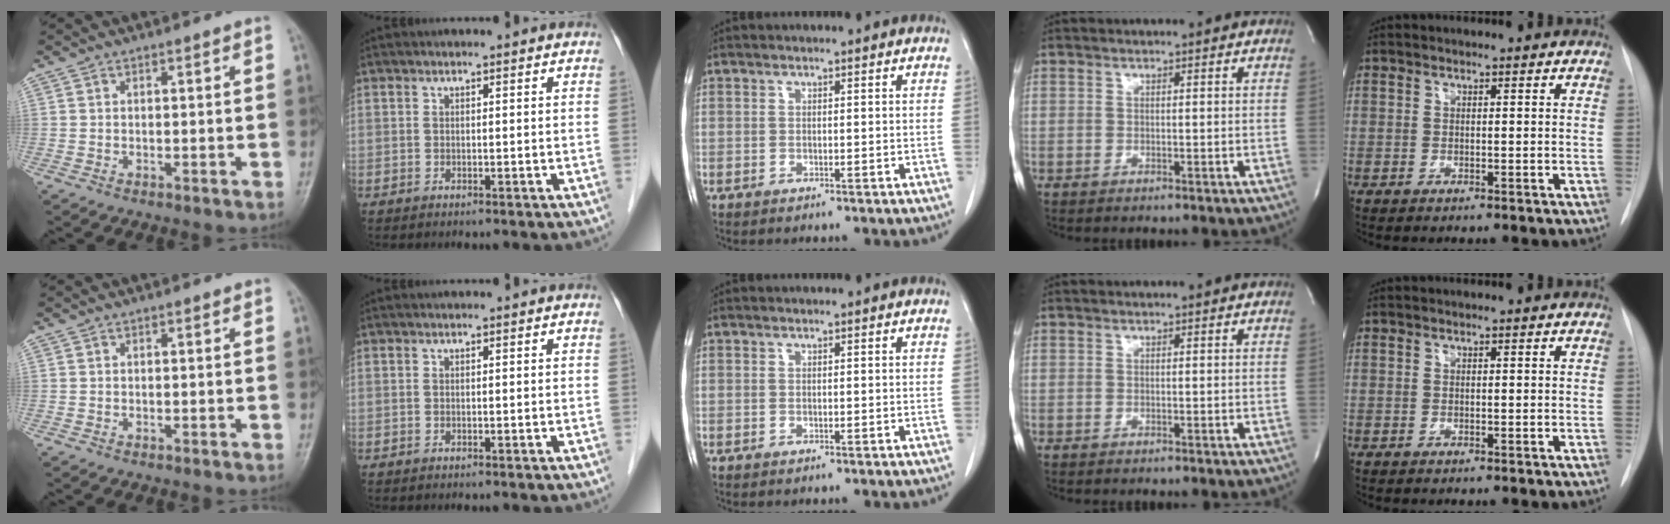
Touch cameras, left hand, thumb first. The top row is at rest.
{}